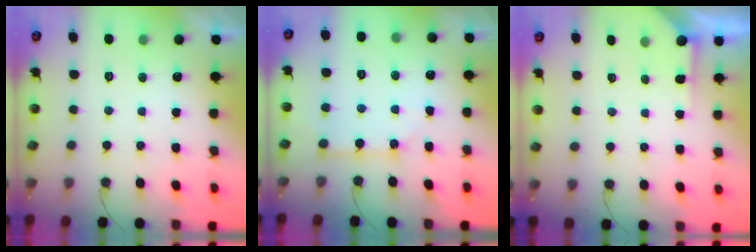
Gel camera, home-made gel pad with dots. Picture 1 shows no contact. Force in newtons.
{"total": 5.8, "press": 5.8, "slide": 0.5}
{"total": 1.6, "press": 1.6, "slide": 0.2}